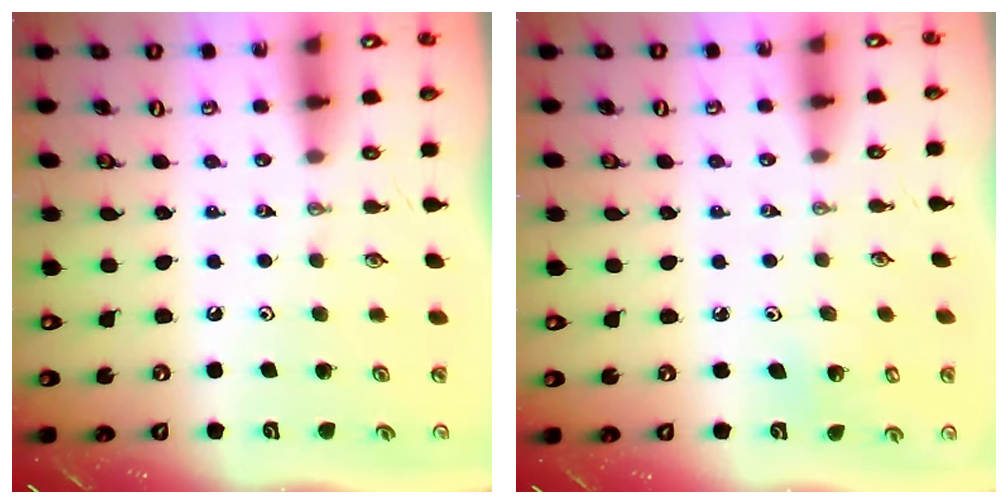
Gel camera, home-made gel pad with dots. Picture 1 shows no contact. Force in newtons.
{"total": 3.0, "press": 2.9, "slide": 0.3}